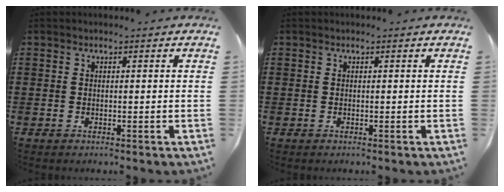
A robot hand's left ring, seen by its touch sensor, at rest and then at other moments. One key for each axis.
{"total": 0.0}